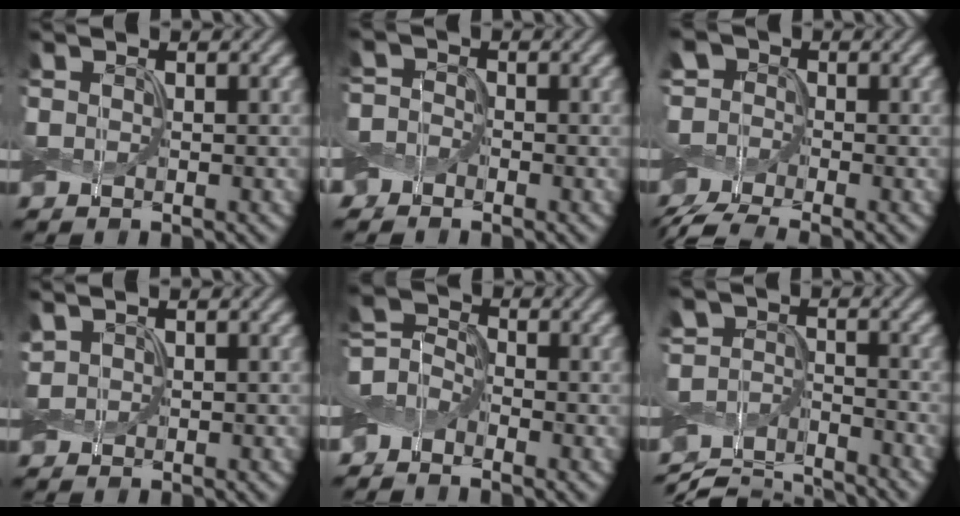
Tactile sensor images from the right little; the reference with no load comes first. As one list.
[{"total": 2.8, "force": [-1.6, 2.2, 0.7], "torque": [0.006, 0.015, -0.057]}, {"total": 6.2, "force": [-3.7, 3.5, 3.6], "torque": [-0.070, -0.014, -0.083]}, {"total": 1.2, "force": [0.8, 0.6, 0.6], "torque": [-0.016, 0.007, 0.018]}, {"total": 3.3, "force": [-2.4, 1.9, 1.3], "torque": [-0.025, 0.007, -0.064]}, {"total": 6.5, "force": [-6.2, 1.6, 1.3], "torque": [-0.007, -0.005, -0.127]}]